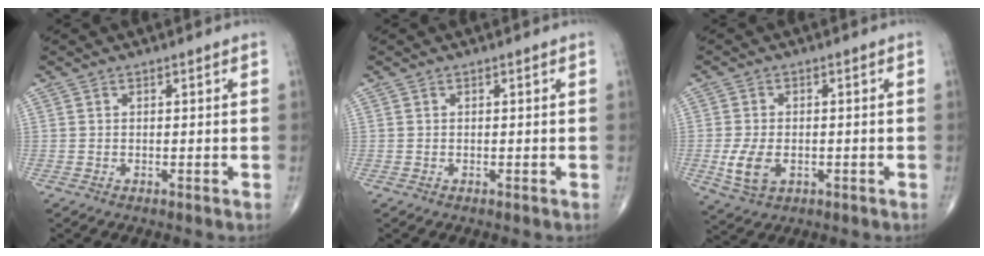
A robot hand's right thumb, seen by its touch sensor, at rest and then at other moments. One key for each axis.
{"total": 0.0}
{"total": 6.3, "fx": -1.4, "fy": 3.8, "fz": 4.8, "tx": -0.098, "ty": -0.004, "tz": -0.020}